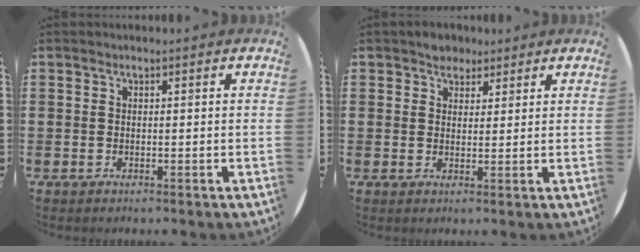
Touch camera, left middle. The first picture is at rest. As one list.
[{"total": 2.6, "force": [2.2, 1.4, 0.3], "torque": [-0.001, 0.002, 0.042]}]